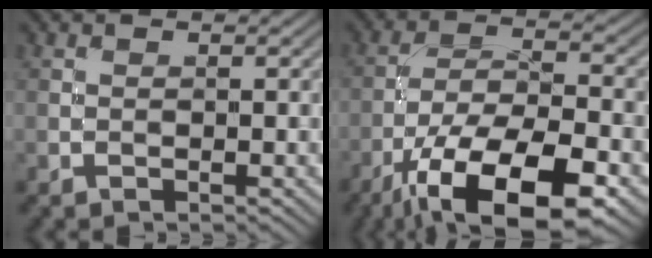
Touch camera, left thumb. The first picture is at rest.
{"total": 15.3, "force": [-8.8, 5.4, 11.2], "torque": [-0.209, -0.015, -0.155]}